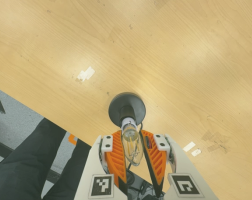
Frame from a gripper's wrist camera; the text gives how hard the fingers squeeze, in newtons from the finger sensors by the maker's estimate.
{"total": 13.5, "left": 13.3, "right": 13.8}